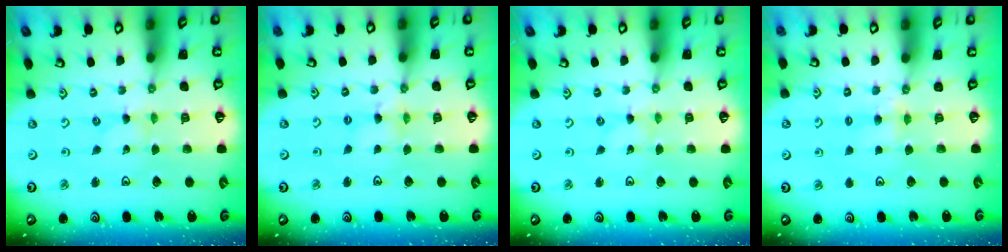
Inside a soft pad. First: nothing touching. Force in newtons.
{"total": 3.3, "press": 3.3, "slide": 0.3}
{"total": 0.0}
{"total": 4.3, "press": 4.2, "slide": 0.5}